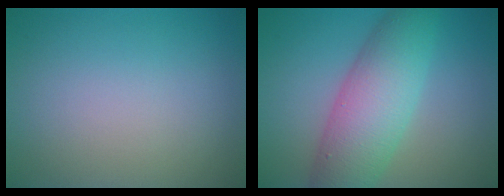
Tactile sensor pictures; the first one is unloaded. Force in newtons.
{"total": 7.5, "press": 7.5, "slide": 0.1}